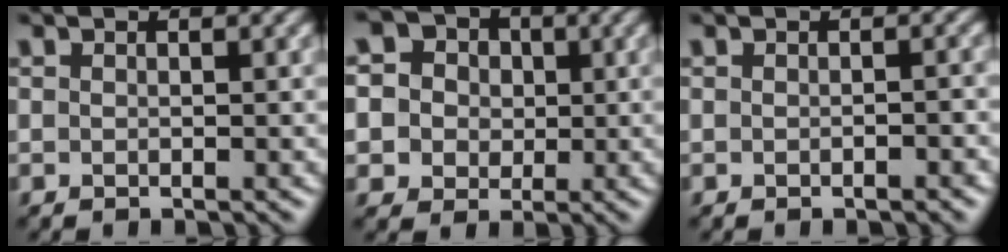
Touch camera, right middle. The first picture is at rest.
{"total": 7.9, "force": [2.2, 7.1, 2.7], "torque": [-0.058, 0.032, 0.016]}
{"total": 1.0, "force": [-0.5, 0.2, 0.9], "torque": [-0.011, 0.001, -0.006]}